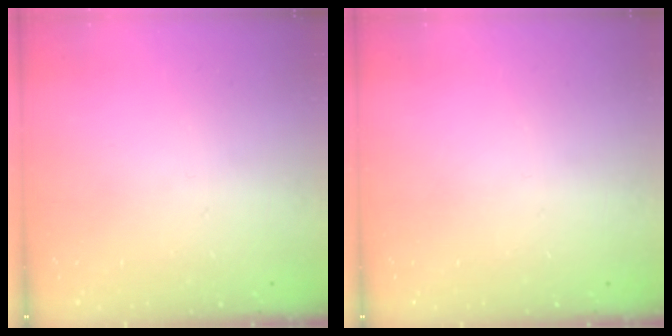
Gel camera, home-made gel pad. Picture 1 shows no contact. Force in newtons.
{"total": 0.0}